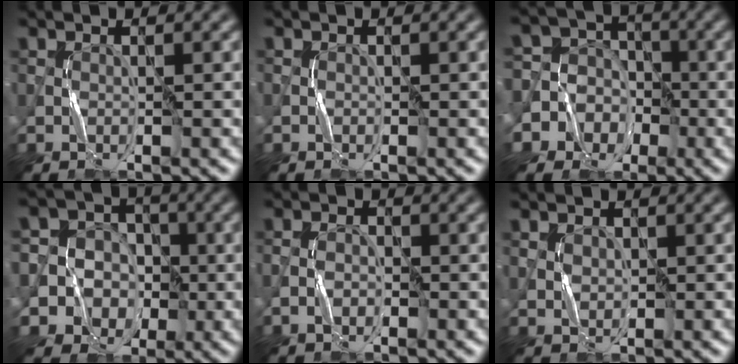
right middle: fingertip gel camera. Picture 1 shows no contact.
{"total": 0.0}
{"total": 10.0, "force": [-3.0, 9.4, 1.8], "torque": [-0.055, 0.021, -0.080]}
{"total": 10.4, "force": [-1.9, 9.8, 2.9], "torque": [-0.077, 0.020, -0.059]}
{"total": 1.6, "force": [-0.6, 1.1, 1.0], "torque": [-0.019, 0.005, -0.016]}
{"total": 1.3, "force": [0.3, 1.0, 0.7], "torque": [-0.014, 0.000, 0.009]}